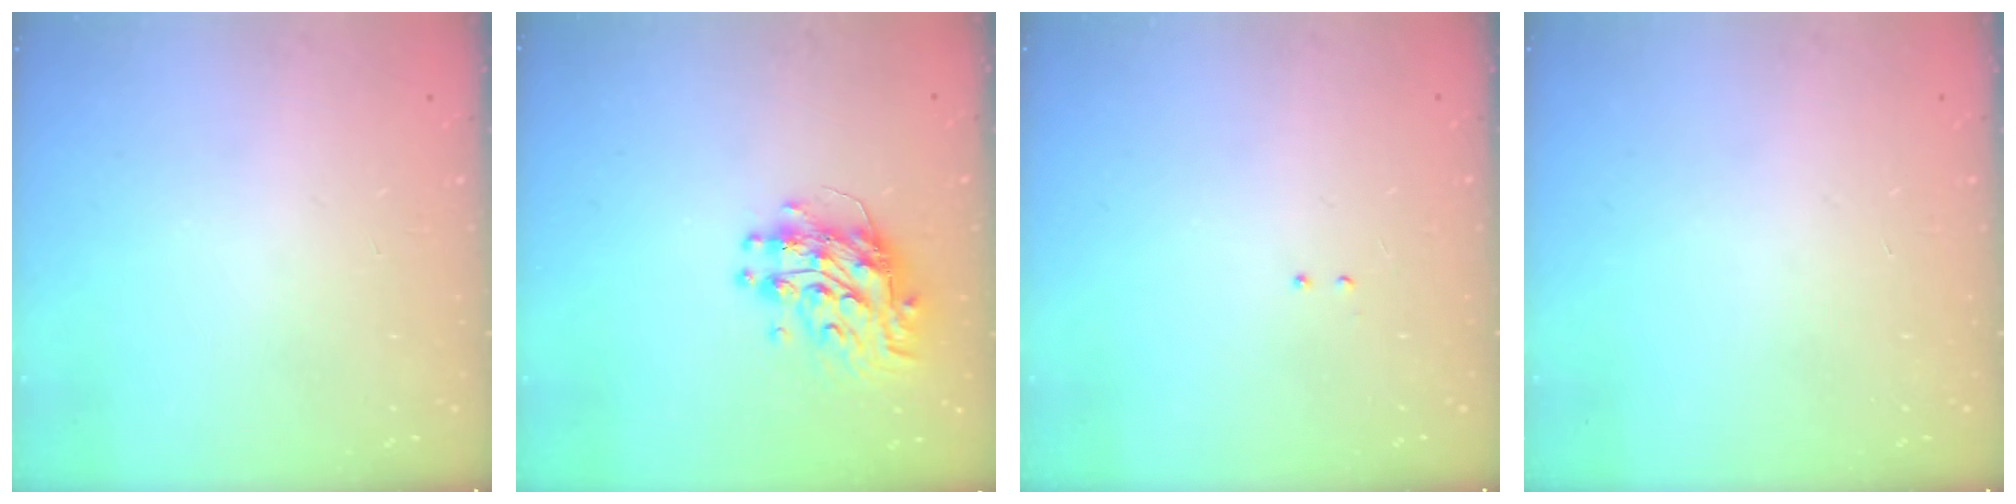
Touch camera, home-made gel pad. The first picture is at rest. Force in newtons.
{"total": 11.5, "press": 11.5, "slide": 1.0}
{"total": 2.1, "press": 2.0, "slide": 0.6}
{"total": 0.0}